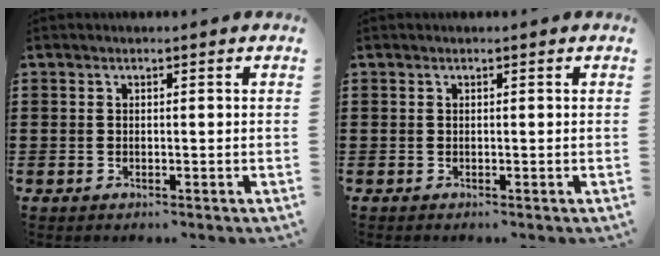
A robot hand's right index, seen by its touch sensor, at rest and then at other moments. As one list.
[{"total": 0.0}]